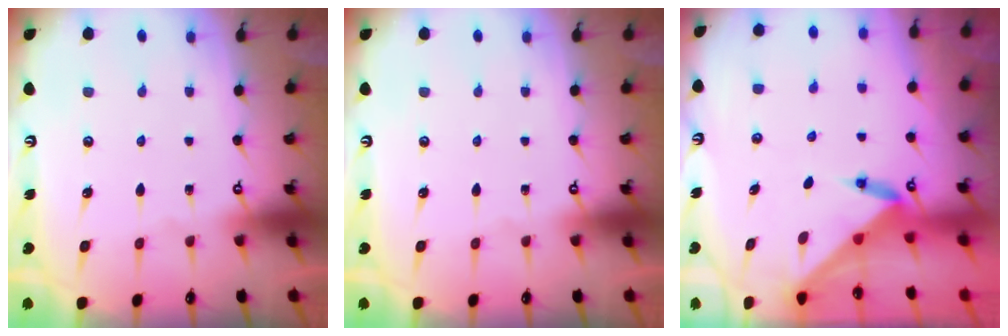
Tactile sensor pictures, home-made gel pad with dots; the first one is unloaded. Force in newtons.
{"total": 0.0}
{"total": 3.6, "press": 3.6, "slide": 0.4}